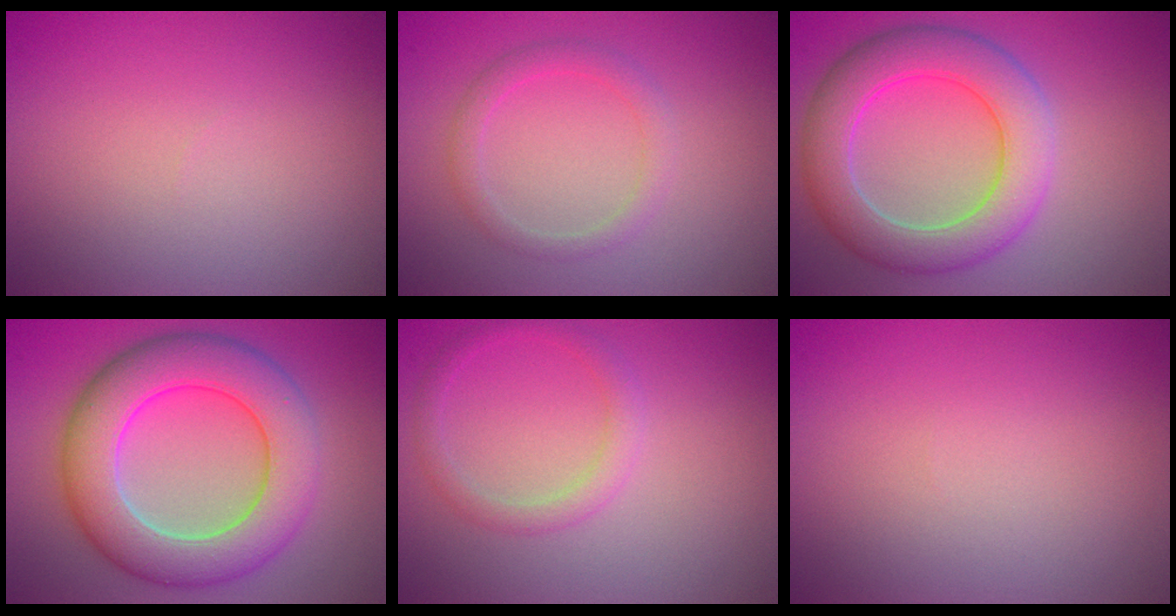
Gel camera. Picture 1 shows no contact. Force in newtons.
{"total": 2.0, "press": 1.9, "slide": 0.1}
{"total": 7.0, "press": 7.0, "slide": 0.6}
{"total": 9.1, "press": 9.1, "slide": 0.3}
{"total": 1.9, "press": 1.9, "slide": 0.1}
{"total": 0.0}